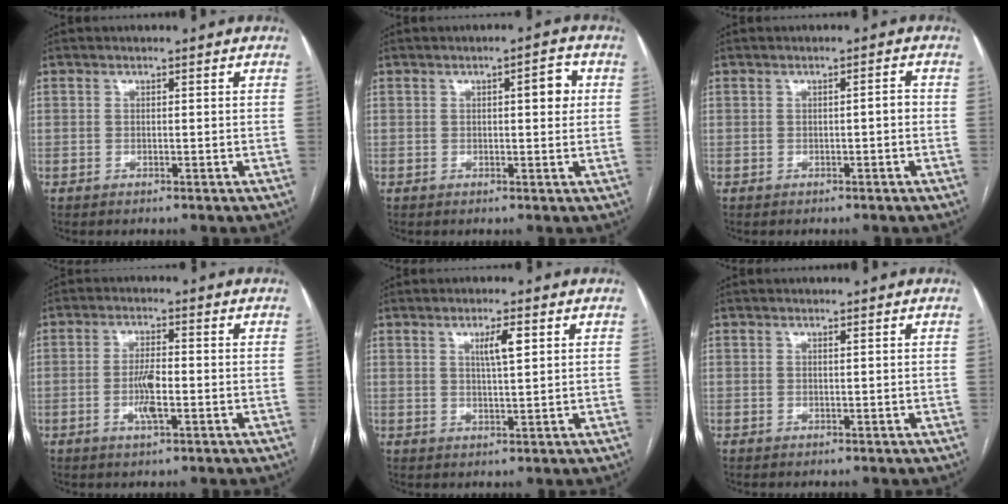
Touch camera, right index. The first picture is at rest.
{"total": 3.4, "force": [0.8, 1.0, 3.2], "torque": [-0.038, 0.007, 0.008]}
{"total": 1.2, "force": [-0.2, 0.2, 1.1], "torque": [-0.015, 0.002, -0.002]}
{"total": 4.5, "force": [-1.2, 0.8, 4.3], "torque": [-0.087, -0.004, -0.021]}
{"total": 3.6, "force": [1.5, 0.2, 3.3], "torque": [-0.055, -0.001, 0.025]}
{"total": 0.0}